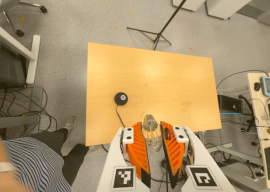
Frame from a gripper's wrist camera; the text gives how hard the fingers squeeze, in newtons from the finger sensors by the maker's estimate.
{"total": 21.6, "left": 25.9, "right": 17.3}